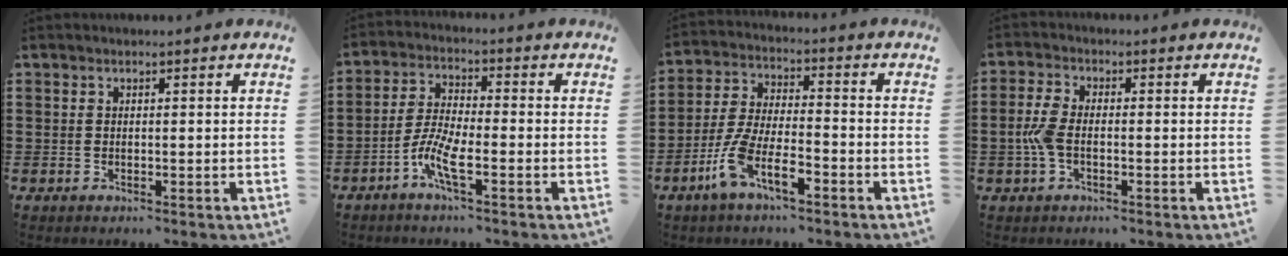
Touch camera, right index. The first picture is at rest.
{"total": 6.0, "force": [-3.2, 1.2, 4.9], "torque": [-0.121, -0.013, -0.066]}
{"total": 8.1, "force": [-4.8, 2.0, 6.2], "torque": [-0.156, -0.014, -0.099]}
{"total": 4.3, "force": [-0.9, 2.1, 3.6], "torque": [-0.093, -0.005, -0.023]}